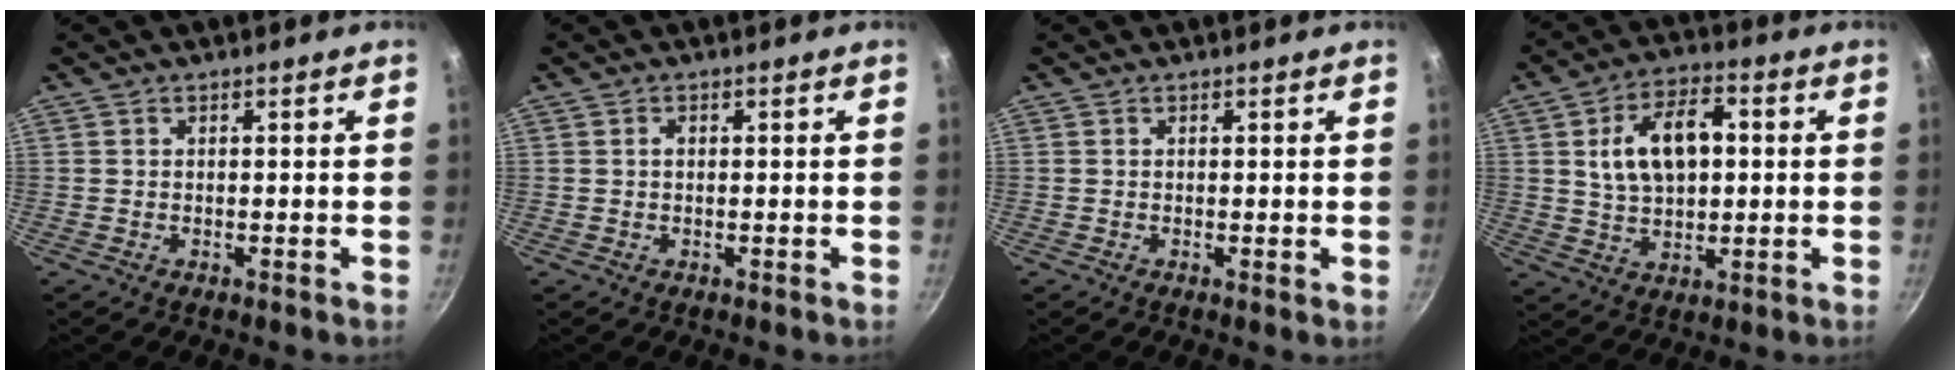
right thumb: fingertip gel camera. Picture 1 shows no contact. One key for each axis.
{"total": 0.9, "fx": 0.0, "fy": 0.7, "fz": 0.6, "tx": -0.009, "ty": 0.005, "tz": 0.001}
{"total": 0.0}
{"total": 12.9, "fx": 2.0, "fy": 7.8, "fz": 10.0, "tx": -0.150, "ty": 0.012, "tz": 0.034}